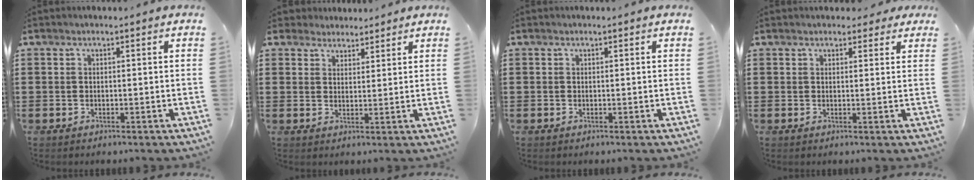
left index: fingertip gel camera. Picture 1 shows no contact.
{"total": 3.5, "force": [3.1, 1.6, 0.0], "torque": [-0.015, 0.000, 0.058]}
{"total": 0.0}
{"total": 2.1, "force": [1.7, 1.3, 0.3], "torque": [0.003, 0.001, 0.028]}